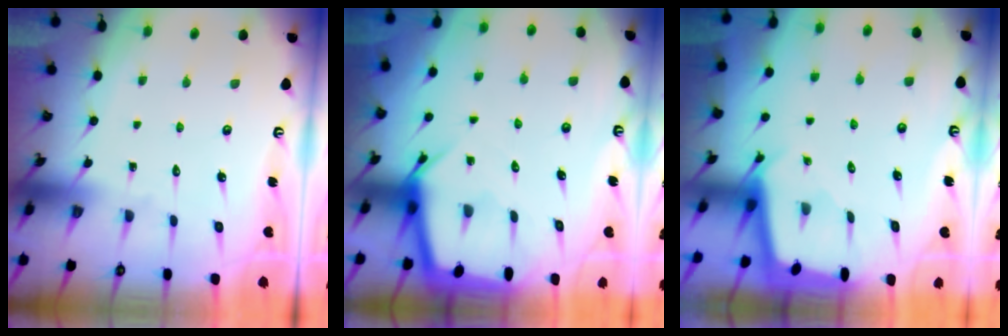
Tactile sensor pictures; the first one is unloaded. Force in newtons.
{"total": 5.7, "press": 5.7, "slide": 0.5}
{"total": 1.9, "press": 1.9, "slide": 0.2}